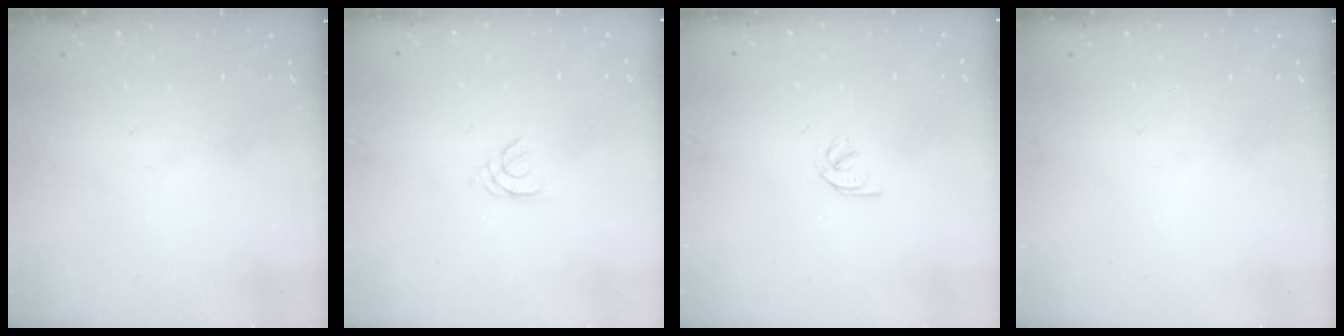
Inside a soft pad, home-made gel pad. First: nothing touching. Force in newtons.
{"total": 1.1, "press": 1.0, "slide": 0.3}
{"total": 2.0, "press": 2.0, "slide": 0.3}
{"total": 0.0}